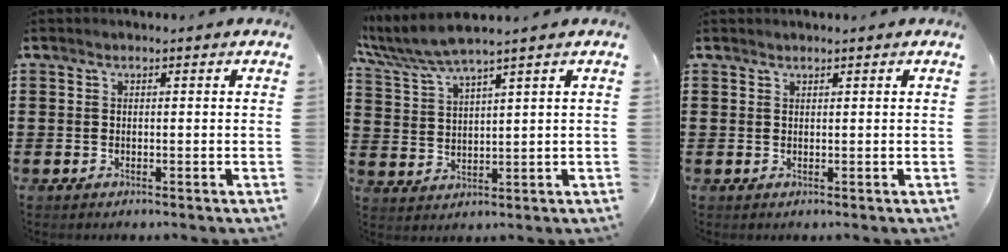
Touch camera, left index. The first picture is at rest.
{"total": 5.3, "force": [4.5, 0.1, 2.7], "torque": [-0.068, -0.018, 0.079]}
{"total": 0.6, "force": [0.6, 0.0, 0.1], "torque": [-0.004, -0.001, 0.013]}